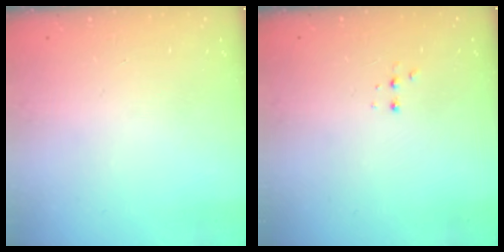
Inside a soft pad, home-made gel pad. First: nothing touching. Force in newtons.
{"total": 3.3, "press": 3.2, "slide": 0.7}